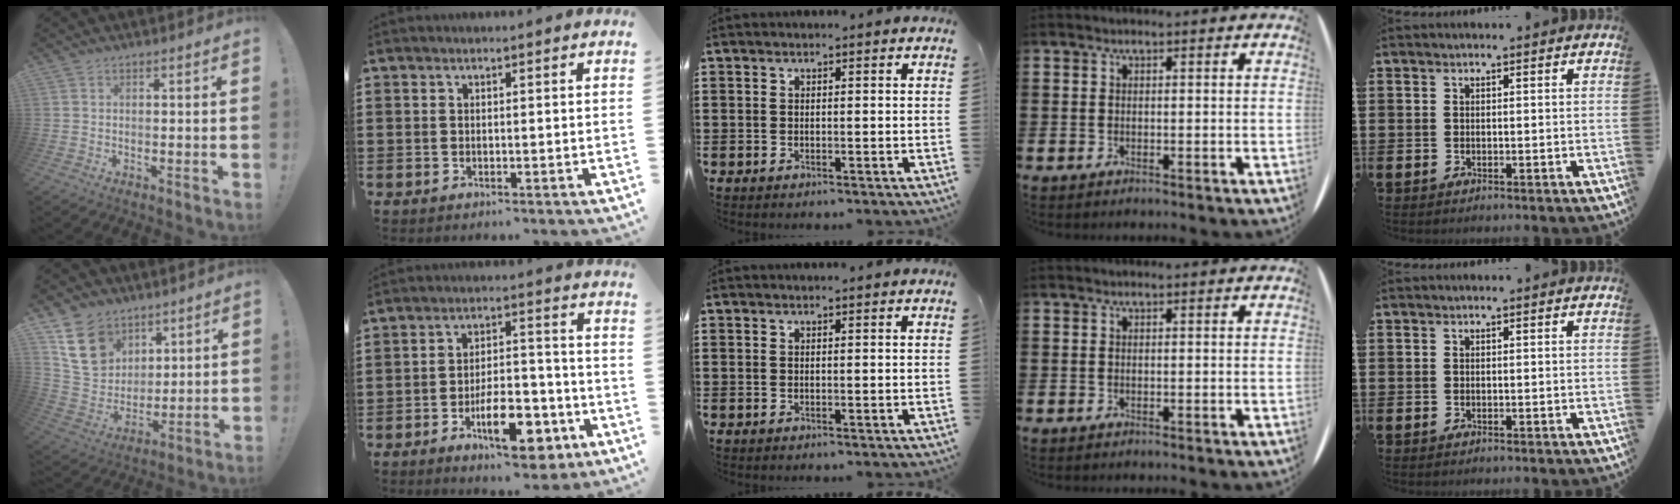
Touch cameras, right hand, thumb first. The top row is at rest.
{"thumb": {"total": 15.2, "force": [8.1, 11.4, 5.9], "torque": [-0.089, -0.047, 0.165]}, "index": {"total": 11.2, "force": [-5.8, 4.6, 8.5], "torque": [-0.116, 0.016, -0.095]}}